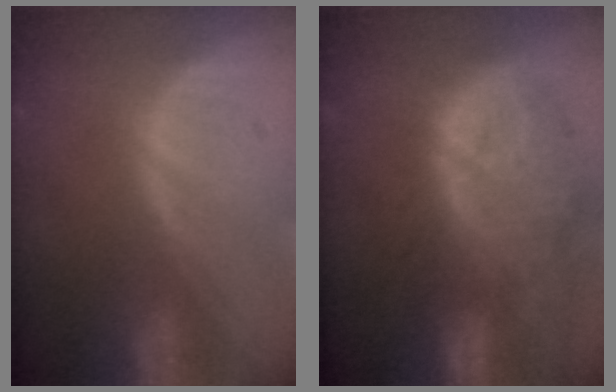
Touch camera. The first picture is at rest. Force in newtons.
{"total": 12.4, "press": 11.0, "slide": 5.7}